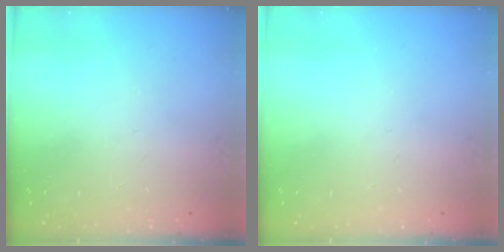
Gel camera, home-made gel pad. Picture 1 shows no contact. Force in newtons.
{"total": 0.0}